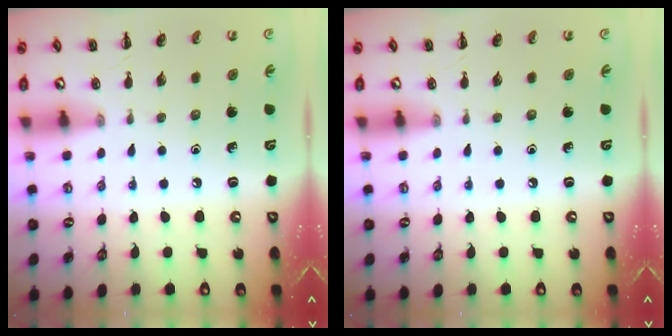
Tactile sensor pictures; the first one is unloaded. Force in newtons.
{"total": 0.0}